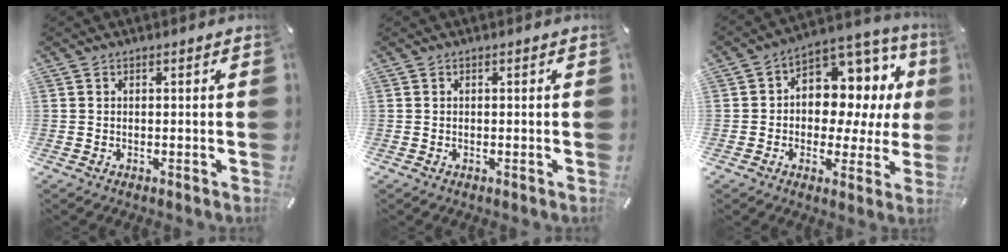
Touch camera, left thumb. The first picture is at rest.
{"total": 0.0}
{"total": 10.7, "force": [1.7, 8.5, 6.2], "torque": [-0.082, -0.030, 0.036]}